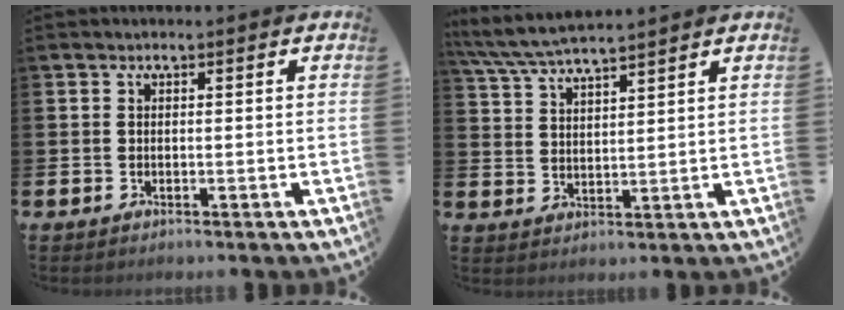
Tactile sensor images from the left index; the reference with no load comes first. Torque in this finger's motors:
{"motor_torque": [1.09, -0.88, 0.50, 0.21]}